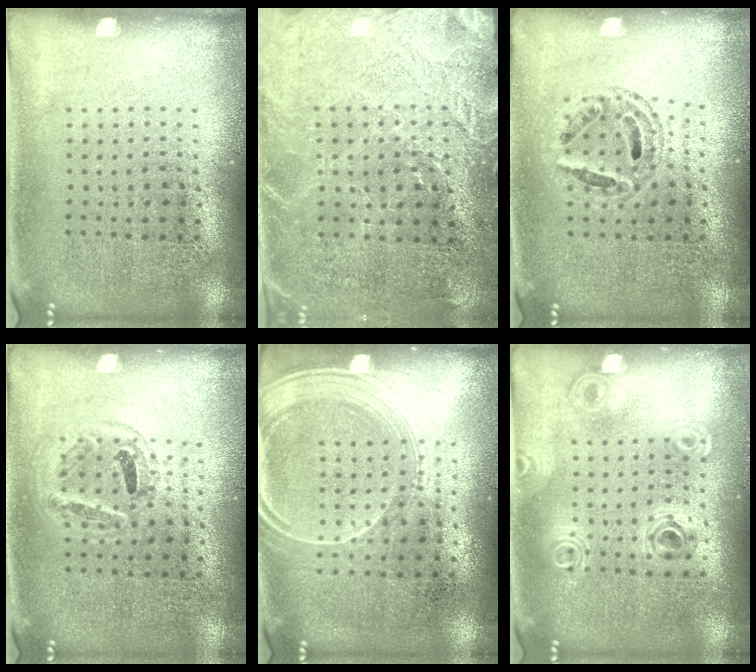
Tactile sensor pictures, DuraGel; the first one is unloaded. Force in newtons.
{"total": 2.9, "press": 2.7, "slide": 1.0}
{"total": 0.7, "press": 0.7, "slide": 0.1}
{"total": 0.9, "press": 0.9, "slide": 0.2}
{"total": 1.7, "press": 1.5, "slide": 0.9}
{"total": 0.5, "press": 0.5, "slide": 0.1}